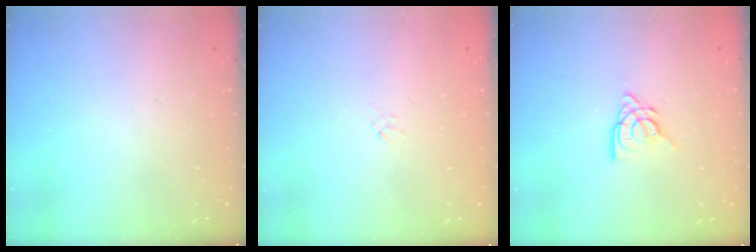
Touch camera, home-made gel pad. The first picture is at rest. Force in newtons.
{"total": 0.0}
{"total": 9.2, "press": 9.1, "slide": 0.8}